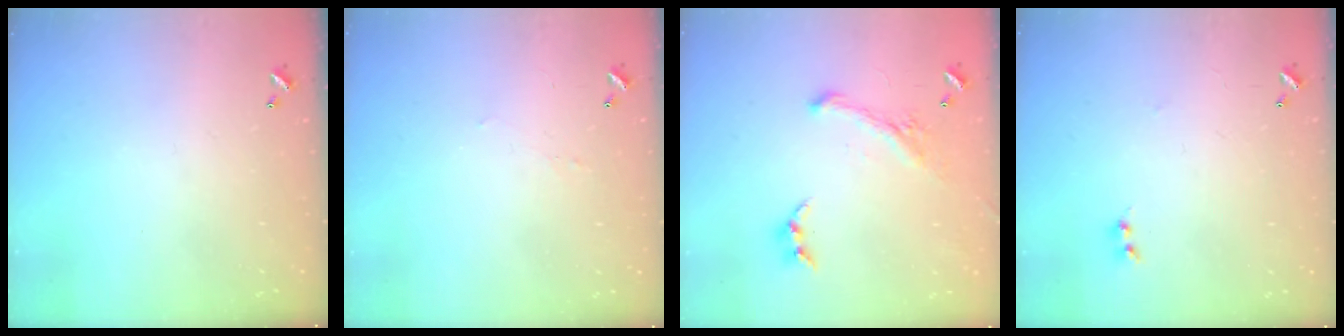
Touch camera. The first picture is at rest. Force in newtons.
{"total": 2.2, "press": 2.1, "slide": 0.4}
{"total": 1.7, "press": 1.0, "slide": 1.3}
{"total": 1.6, "press": 1.5, "slide": 0.4}